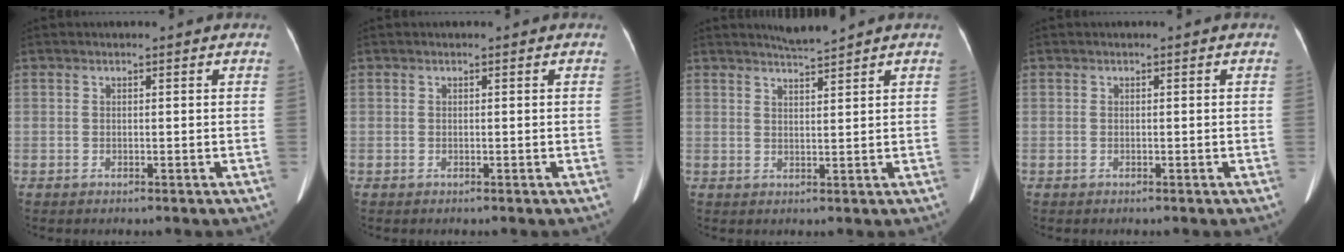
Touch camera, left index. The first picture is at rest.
{"total": 0.0}
{"total": 3.0, "force": [2.8, -0.6, 0.7], "torque": [-0.015, -0.003, 0.053]}
{"total": 0.0}